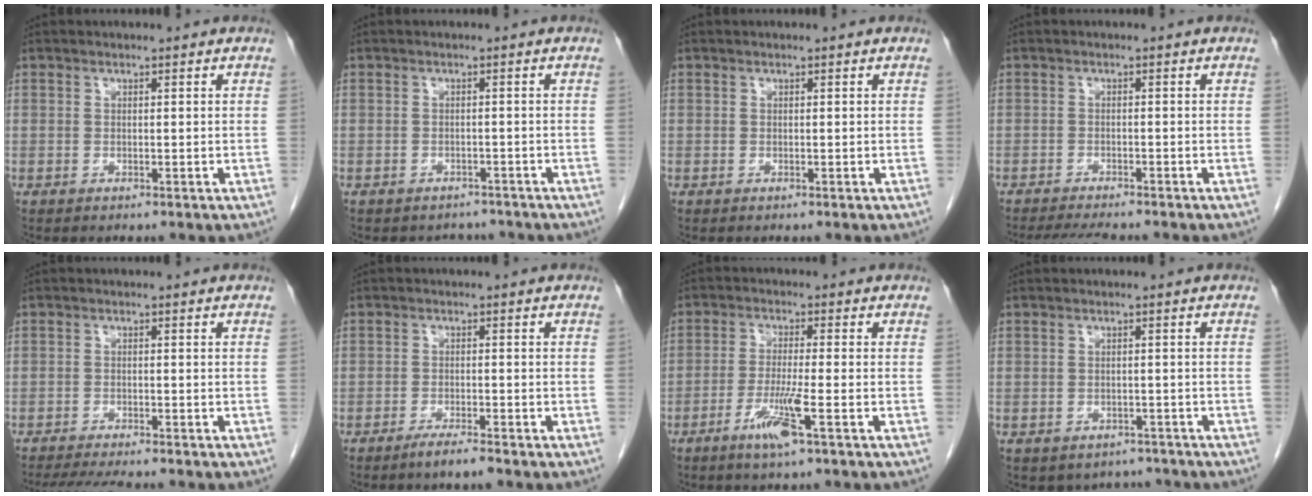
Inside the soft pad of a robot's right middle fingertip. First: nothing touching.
{"total": 3.4, "force": [-3.0, 1.6, 0.0], "torque": [-0.003, 0.007, -0.040]}
{"total": 0.0}
{"total": 6.5, "force": [-5.9, 0.7, 2.8], "torque": [-0.041, -0.017, -0.091]}
{"total": 6.9, "force": [-6.1, 0.5, 3.2], "torque": [-0.048, -0.017, -0.095]}
{"total": 2.9, "force": [-2.3, -0.1, 1.8], "torque": [-0.038, -0.006, -0.042]}
{"total": 5.6, "force": [-2.8, -0.4, 4.9], "torque": [-0.096, -0.012, -0.055]}
{"total": 4.7, "force": [-4.0, 2.4, 0.2], "torque": [0.008, 0.010, -0.049]}